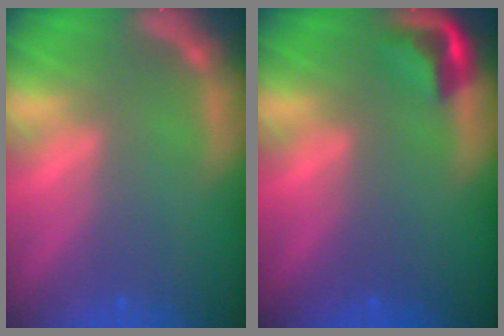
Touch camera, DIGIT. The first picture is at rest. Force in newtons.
{"total": 2.9}